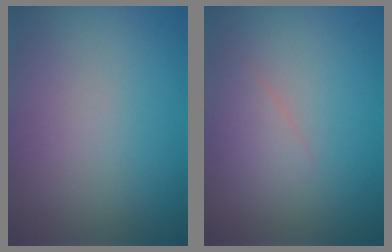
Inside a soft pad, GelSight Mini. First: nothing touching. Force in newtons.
{"total": 1.7, "press": 1.7, "slide": 0.1}